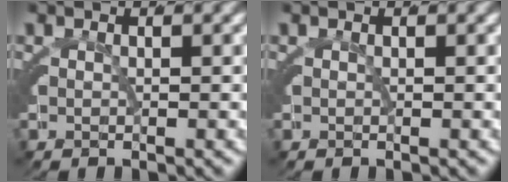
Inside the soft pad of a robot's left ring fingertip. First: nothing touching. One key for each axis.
{"total": 0.0}